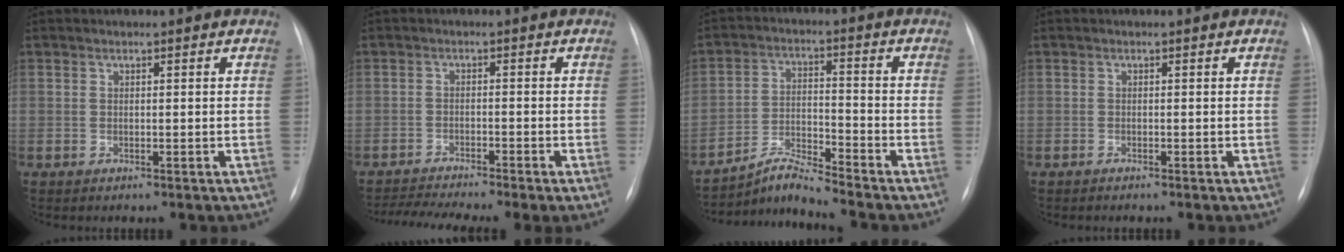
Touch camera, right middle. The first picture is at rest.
{"total": 7.2, "force": [-6.0, -0.7, 3.9], "torque": [-0.063, -0.015, -0.098]}
{"total": 6.1, "force": [-5.9, -1.4, 0.7], "torque": [-0.028, -0.005, -0.109]}
{"total": 0.0}